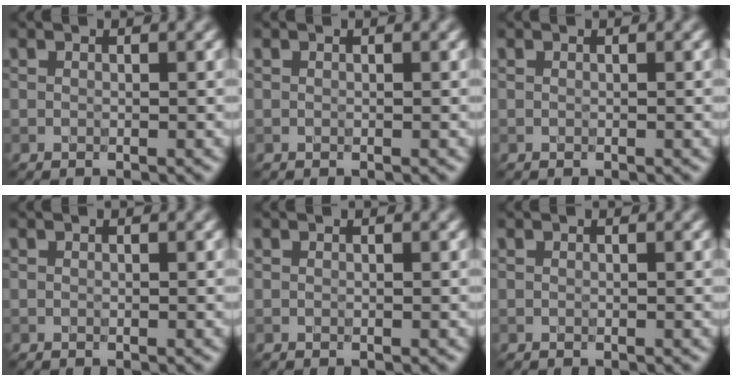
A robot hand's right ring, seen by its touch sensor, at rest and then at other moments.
{"total": 0.0}
{"total": 0.0}
{"total": 0.0}
{"total": 0.0}
{"total": 0.0}